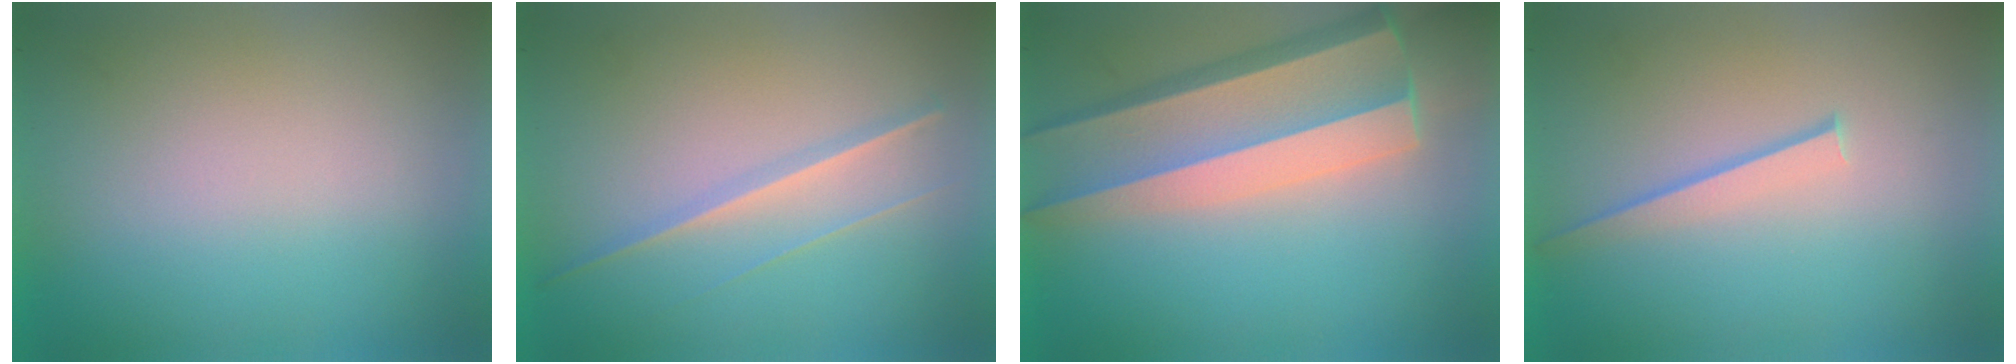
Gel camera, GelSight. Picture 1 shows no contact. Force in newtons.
{"total": 1.3}
{"total": 7.9}
{"total": 1.1}